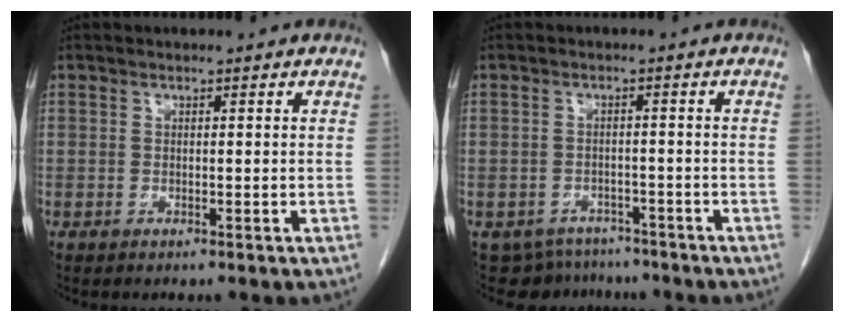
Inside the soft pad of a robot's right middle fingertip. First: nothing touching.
{"total": 6.2, "force": [-5.4, 3.1, -0.3], "torque": [0.013, 0.013, -0.068]}